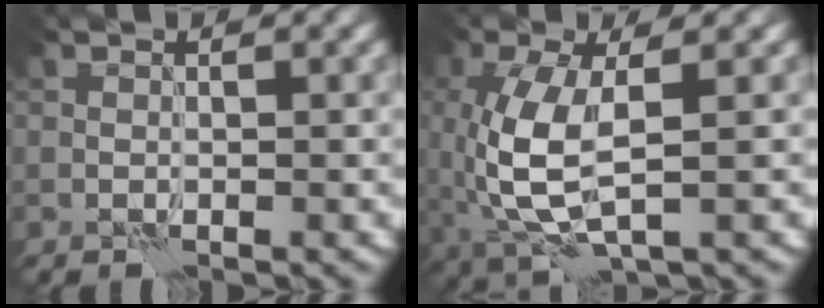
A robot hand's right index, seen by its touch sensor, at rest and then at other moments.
{"total": 6.6, "force": [-0.1, 2.7, 6.0], "torque": [-0.151, -0.005, 0.002]}